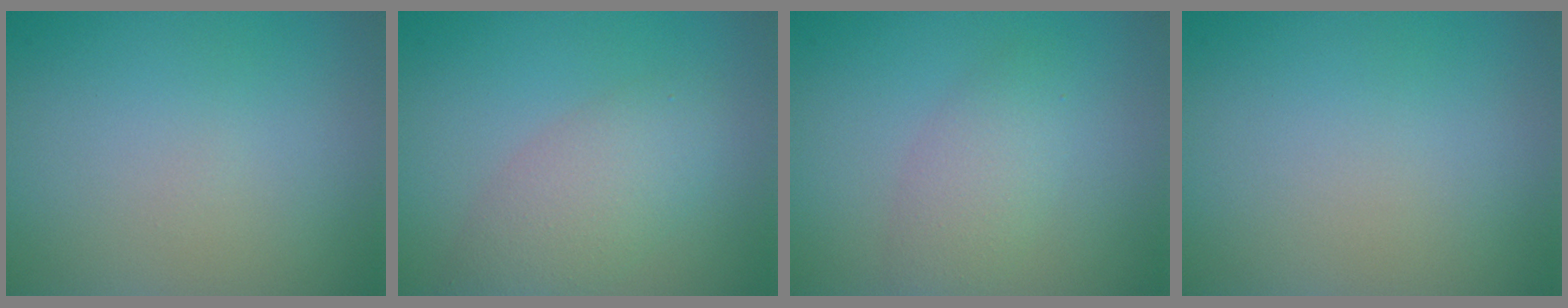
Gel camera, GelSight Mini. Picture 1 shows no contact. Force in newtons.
{"total": 4.0, "press": 4.0, "slide": 0.0}
{"total": 2.8, "press": 2.8, "slide": 0.1}
{"total": 0.0}